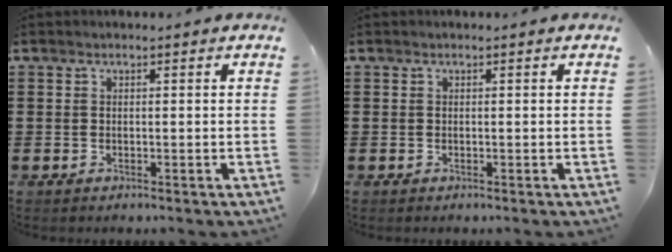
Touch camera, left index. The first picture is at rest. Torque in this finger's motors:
{"motor_torque": [0.00, 0.00, 0.00, 0.00]}